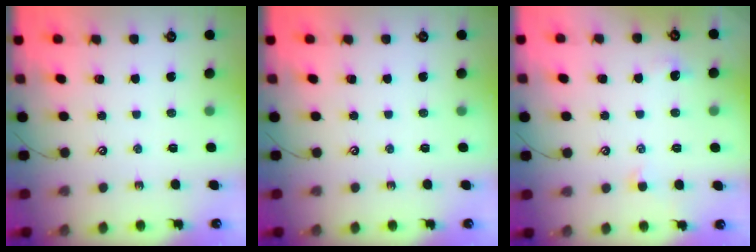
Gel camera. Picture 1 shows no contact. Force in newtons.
{"total": 0.0}
{"total": 1.0, "press": 0.9, "slide": 0.6}